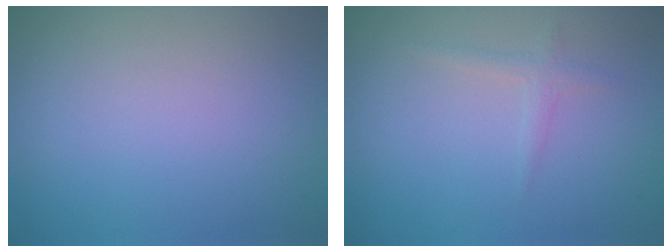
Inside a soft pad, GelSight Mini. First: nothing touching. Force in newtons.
{"total": 1.1, "press": 1.0, "slide": 0.1}